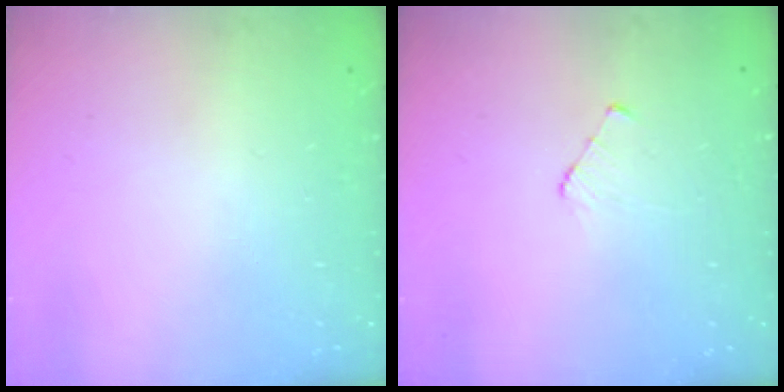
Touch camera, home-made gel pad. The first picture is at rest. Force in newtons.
{"total": 3.8, "press": 3.8, "slide": 0.3}